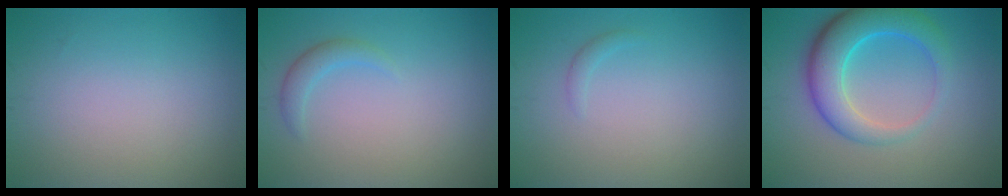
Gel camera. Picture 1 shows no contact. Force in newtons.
{"total": 1.5, "press": 1.5, "slide": 0.1}
{"total": 0.6, "press": 0.6, "slide": 0.0}
{"total": 6.2, "press": 6.2, "slide": 0.4}